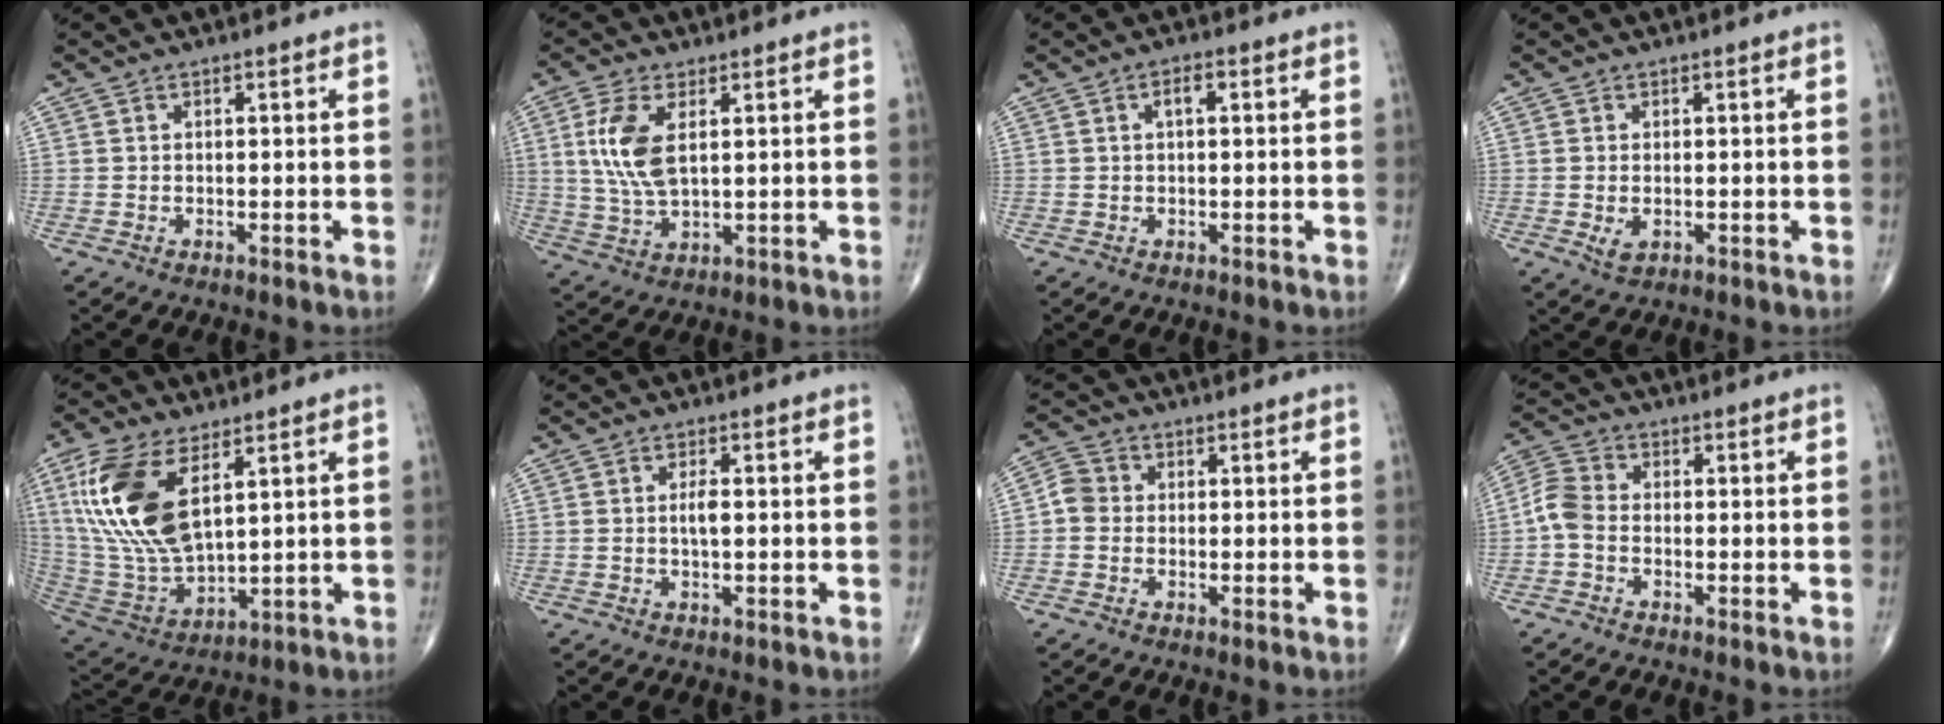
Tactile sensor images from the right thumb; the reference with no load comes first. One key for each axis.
{"total": 9.1, "fx": 2.3, "fy": 4.3, "fz": 7.7, "tx": -0.169, "ty": -0.007, "tz": 0.050}
{"total": 2.2, "fx": 0.5, "fy": 1.0, "fz": 1.9, "tx": -0.031, "ty": 0.006, "tz": 0.008}
{"total": 2.3, "fx": -0.5, "fy": 1.4, "fz": 1.8, "tx": -0.029, "ty": -0.003, "tz": -0.004}
{"total": 18.8, "fx": 6.9, "fy": 9.0, "fz": 15.0, "tx": -0.310, "ty": -0.027, "tz": 0.144}
{"total": 2.4, "fx": 0.0, "fy": 0.8, "fz": 2.2, "tx": -0.040, "ty": 0.002, "tz": -0.001}
{"total": 3.4, "fx": -0.5, "fy": 3.0, "fz": 1.4, "tx": -0.016, "ty": 0.009, "tz": -0.020}
{"total": 4.7, "fx": -1.2, "fy": 3.2, "fz": 3.2, "tx": -0.069, "ty": 0.014, "tz": -0.040}